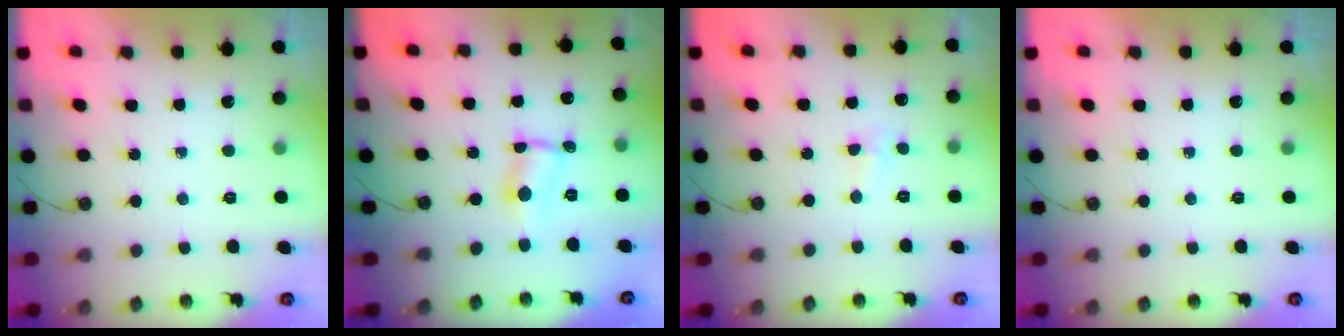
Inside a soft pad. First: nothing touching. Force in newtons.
{"total": 1.2, "press": 1.1, "slide": 0.6}
{"total": 2.4, "press": 2.4, "slide": 0.5}
{"total": 0.0}